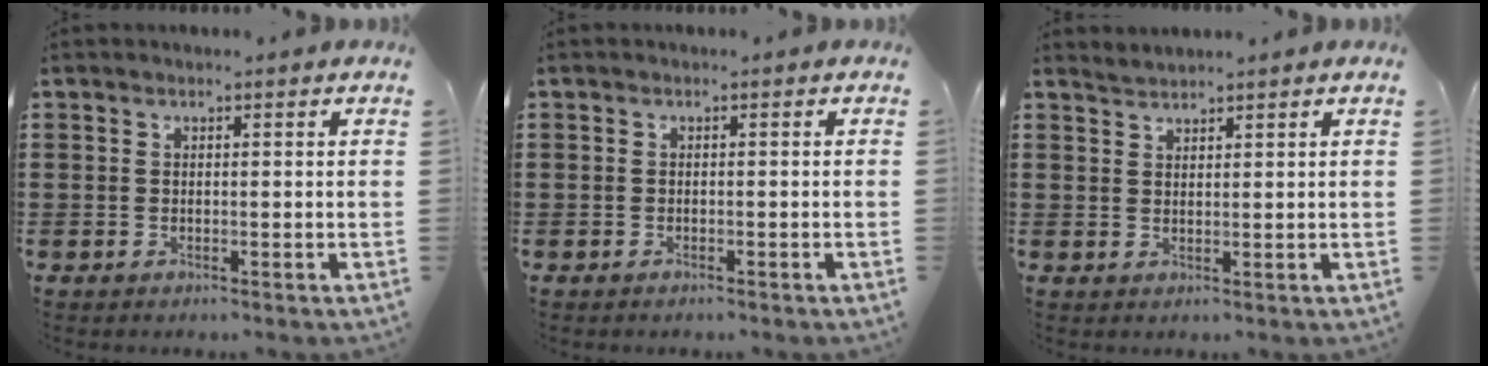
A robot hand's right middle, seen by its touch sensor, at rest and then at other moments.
{"total": 0.6, "force": [-0.5, 0.2, 0.0], "torque": [-0.001, 0.001, -0.012]}
{"total": 1.4, "force": [1.3, -0.2, -0.4], "torque": [0.004, -0.001, 0.027]}